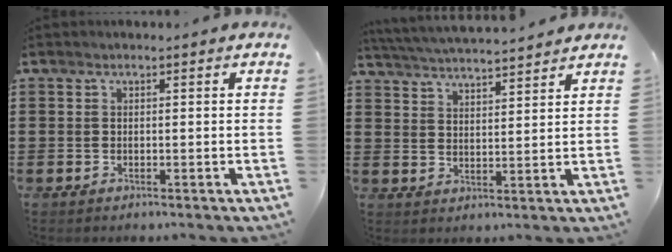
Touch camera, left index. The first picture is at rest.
{"total": 4.6, "force": [4.5, -0.3, 0.8], "torque": [-0.034, -0.024, 0.078]}